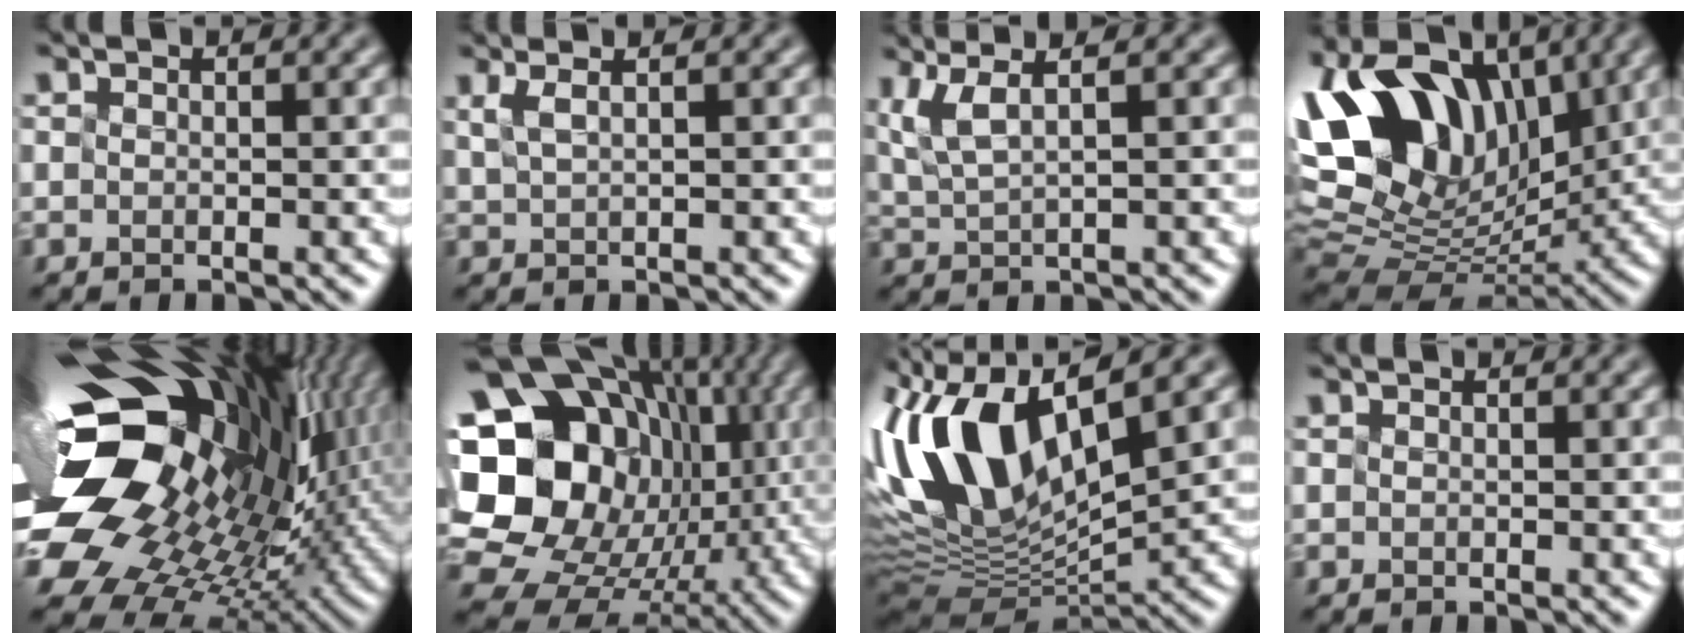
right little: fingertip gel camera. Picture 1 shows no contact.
{"total": 2.3, "force": [1.3, 0.9, 1.7], "torque": [-0.016, 0.015, 0.010]}
{"total": 4.0, "force": [1.8, 1.2, 3.3], "torque": [-0.066, 0.026, 0.038]}
{"total": 14.9, "force": [5.6, 9.2, 10.2], "torque": [-0.205, 0.039, 0.101]}
{"total": 18.4, "force": [3.0, 11.9, 13.7], "torque": [-0.267, -0.036, 0.079]}
{"total": 17.4, "force": [1.9, 14.6, 9.2], "torque": [-0.183, 0.017, 0.047]}
{"total": 11.8, "force": [2.3, 5.1, 10.4], "torque": [-0.218, 0.006, 0.045]}
{"total": 0.0}